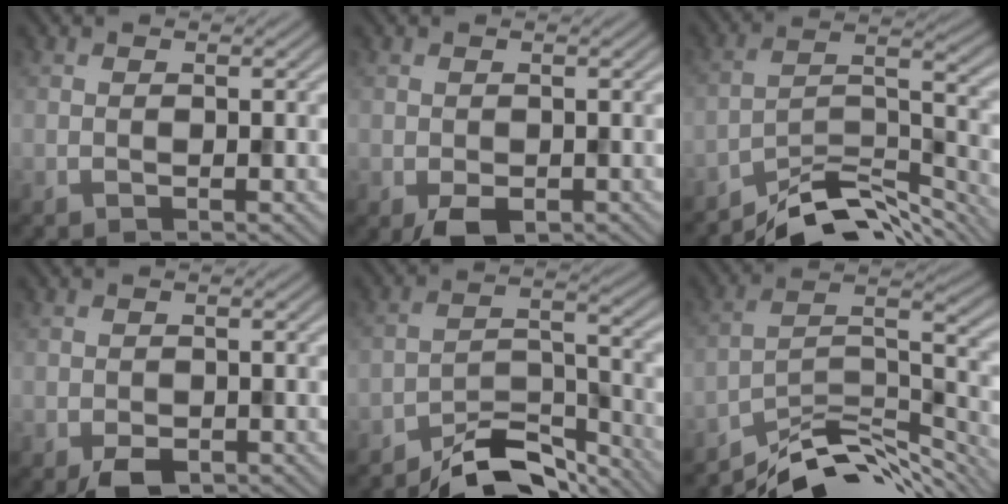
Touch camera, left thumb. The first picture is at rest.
{"total": 2.7, "force": [-1.4, 1.7, 1.6], "torque": [-0.029, -0.011, -0.021]}
{"total": 10.2, "force": [-8.7, 2.4, 4.6], "torque": [-0.074, 0.003, -0.158]}
{"total": 2.7, "force": [-1.7, 1.6, 1.4], "torque": [-0.021, -0.007, -0.023]}
{"total": 8.1, "force": [-7.2, 2.2, 3.0], "torque": [-0.045, 0.007, -0.134]}
{"total": 11.1, "force": [-9.2, 3.0, 5.4], "torque": [-0.089, 0.003, -0.163]}